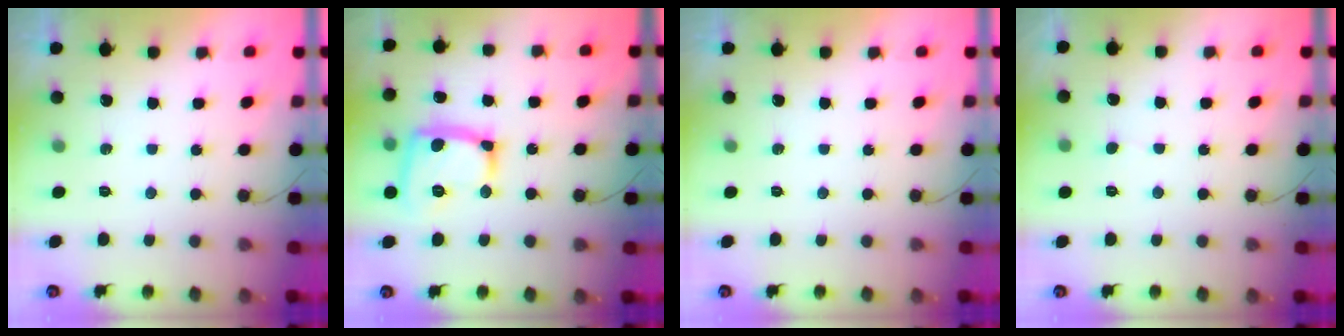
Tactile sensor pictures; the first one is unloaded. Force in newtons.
{"total": 16.1, "press": 16.1, "slide": 1.4}
{"total": 0.0}
{"total": 2.4, "press": 2.4, "slide": 0.3}